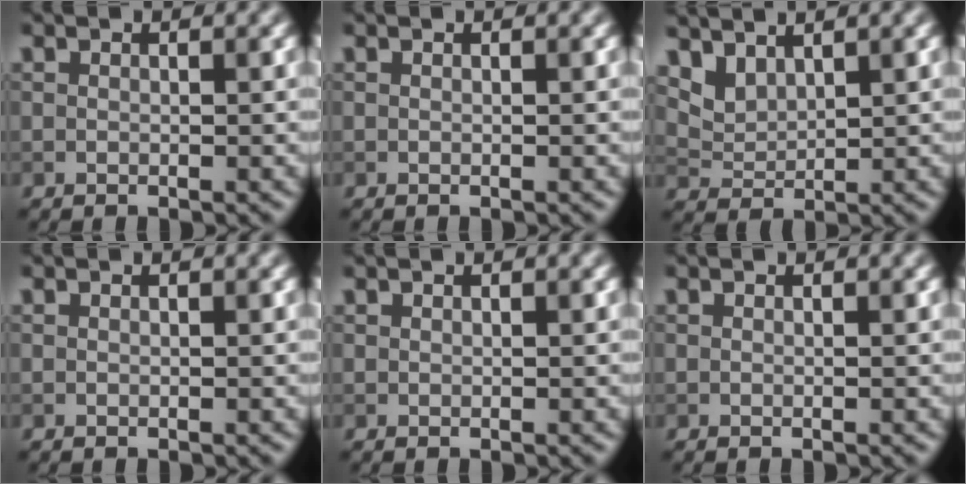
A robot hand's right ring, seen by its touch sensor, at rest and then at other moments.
{"total": 0.0}
{"total": 2.9, "force": [2.5, 1.1, 1.0], "torque": [-0.030, -0.005, 0.061]}
{"total": 0.0}
{"total": 0.0}
{"total": 0.0}